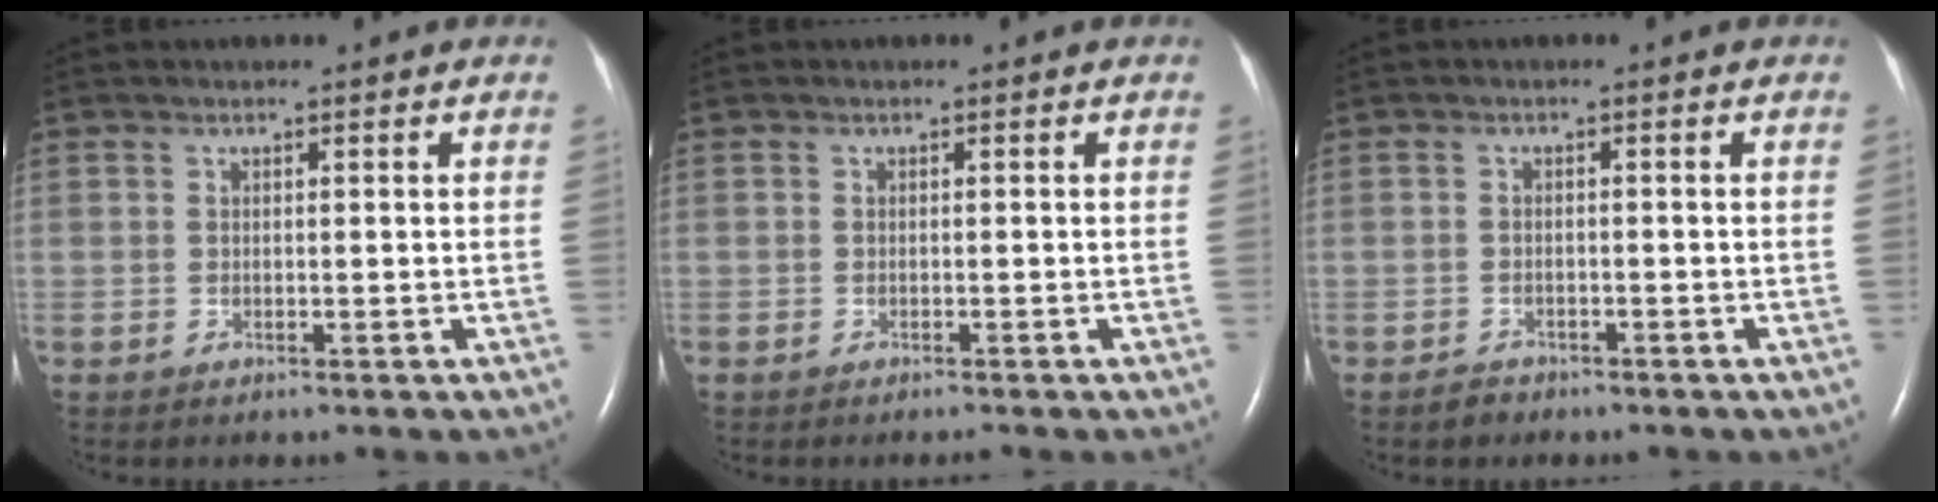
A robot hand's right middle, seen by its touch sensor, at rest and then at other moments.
{"total": 0.5, "force": [-0.5, 0.0, 0.2], "torque": [-0.010, -0.003, -0.008]}
{"total": 1.6, "force": [-1.3, 0.9, 0.1], "torque": [-0.008, 0.002, -0.022]}